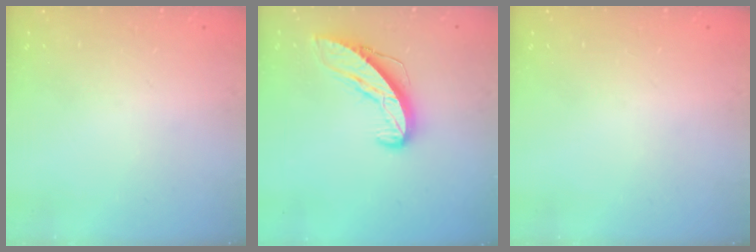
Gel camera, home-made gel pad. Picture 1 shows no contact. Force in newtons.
{"total": 9.5, "press": 9.5, "slide": 0.7}
{"total": 0.0}